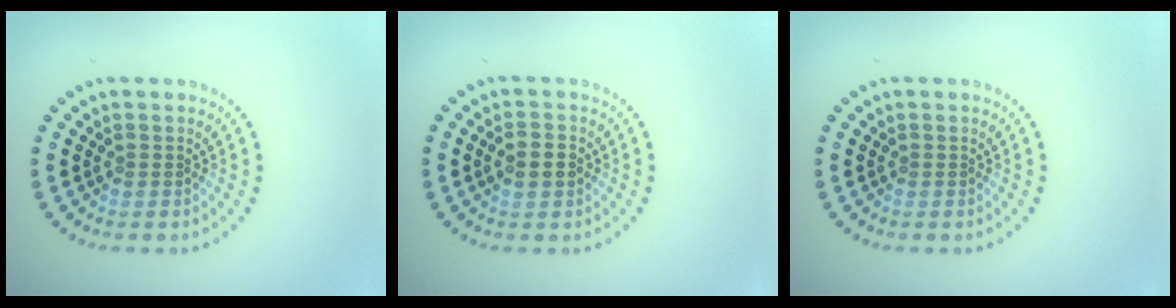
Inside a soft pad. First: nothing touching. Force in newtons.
{"total": 2.3, "press": 2.3, "slide": 0.2}
{"total": 0.0}